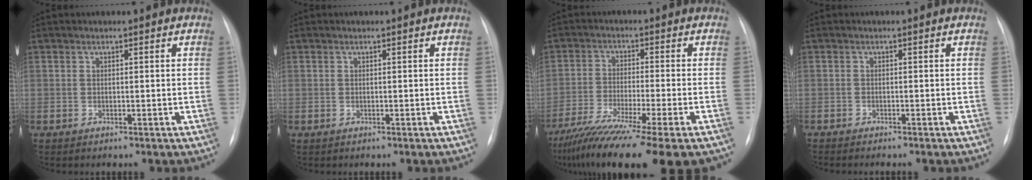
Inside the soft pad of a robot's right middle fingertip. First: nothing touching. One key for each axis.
{"total": 0.0}
{"total": 18.1, "fx": -13.2, "fy": 0.5, "fz": 12.3, "tx": -0.191, "ty": -0.056, "tz": -0.213}
{"total": 2.8, "fx": -2.4, "fy": 0.4, "fz": 1.4, "tx": -0.022, "ty": -0.006, "tz": -0.028}